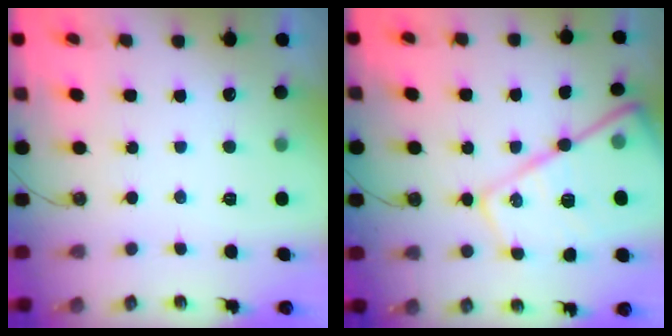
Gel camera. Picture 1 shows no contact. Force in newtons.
{"total": 23.5, "press": 23.4, "slide": 2.3}